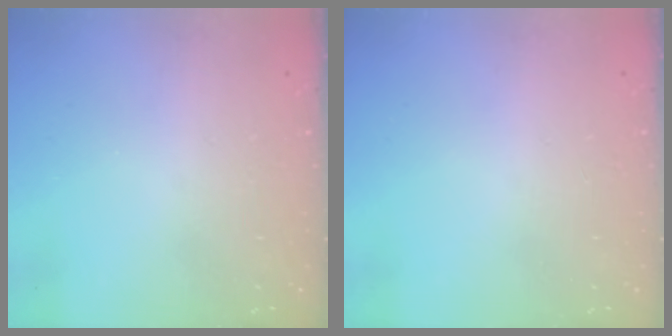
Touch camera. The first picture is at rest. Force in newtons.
{"total": 0.0}